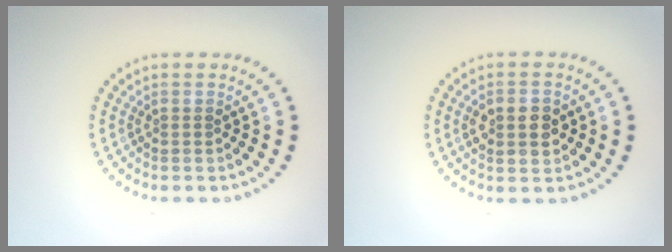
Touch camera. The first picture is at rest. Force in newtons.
{"total": 3.6, "press": 3.6, "slide": 0.1}